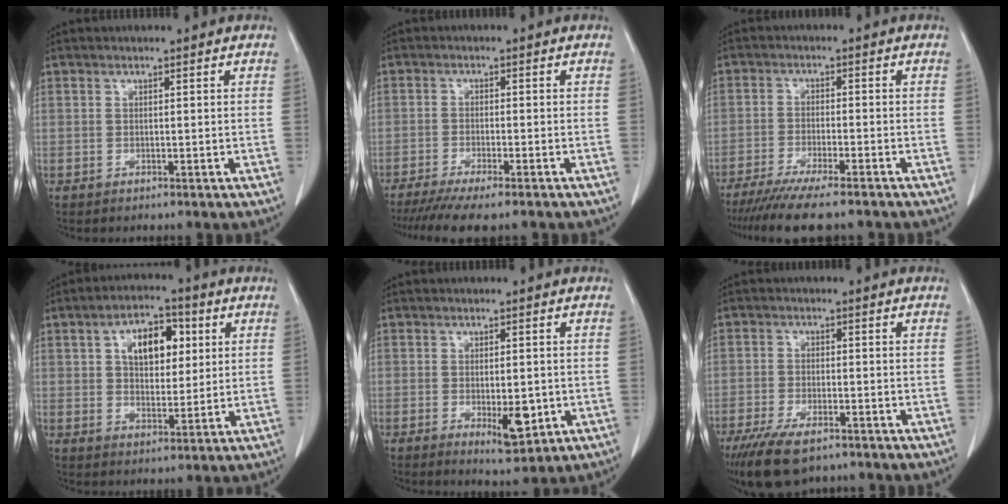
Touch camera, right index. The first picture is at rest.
{"total": 10.4, "force": [-8.6, 0.8, 5.8], "torque": [-0.076, -0.020, -0.130]}
{"total": 12.0, "force": [-10.1, 0.6, 6.5], "torque": [-0.089, -0.028, -0.156]}
{"total": 9.1, "force": [2.7, 5.1, 7.0], "torque": [-0.119, 0.019, 0.046]}
{"total": 5.6, "force": [-1.5, 2.1, 5.0], "torque": [-0.071, -0.008, -0.012]}
{"total": 9.6, "force": [-6.9, 3.2, 5.9], "torque": [-0.101, -0.016, -0.113]}